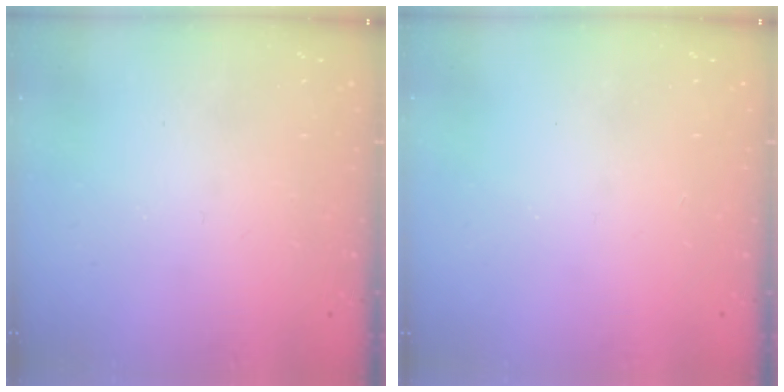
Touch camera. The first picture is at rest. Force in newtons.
{"total": 1.1, "press": 1.1, "slide": 0.1}